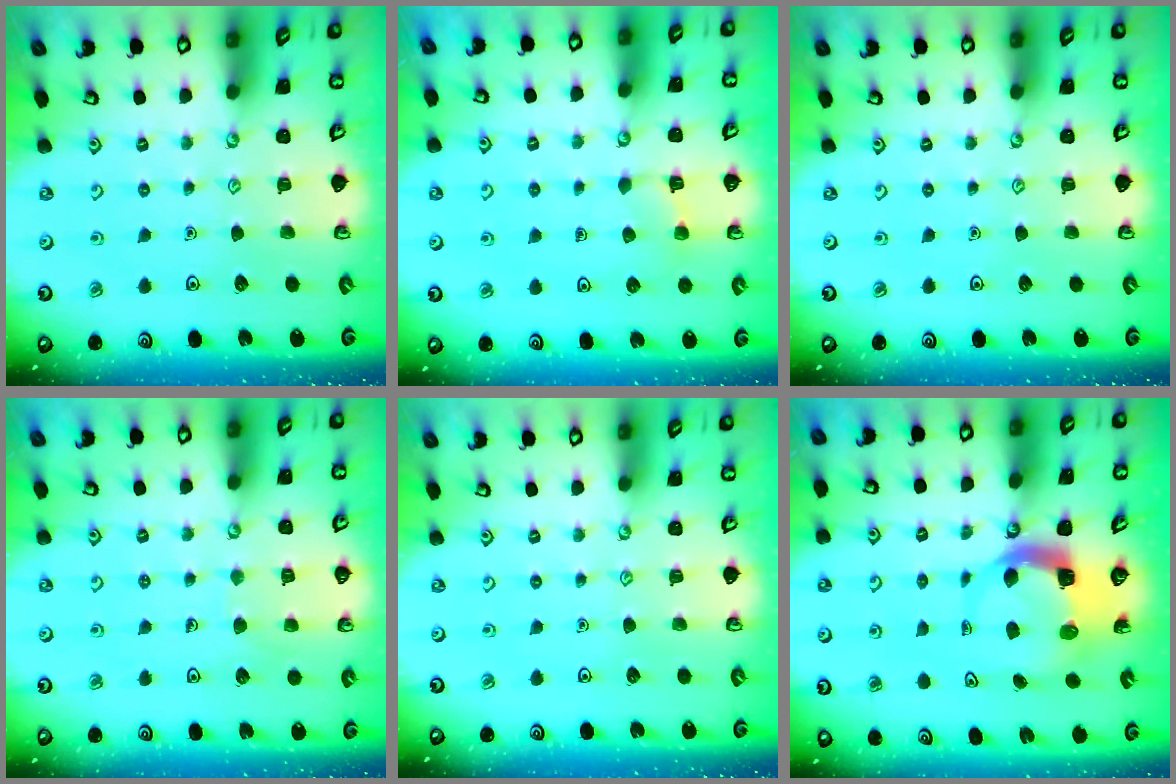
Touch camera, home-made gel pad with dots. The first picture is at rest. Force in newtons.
{"total": 3.9, "press": 3.9, "slide": 0.3}
{"total": 0.0}
{"total": 4.3, "press": 4.3, "slide": 0.3}
{"total": 0.0}
{"total": 5.6, "press": 5.5, "slide": 0.9}